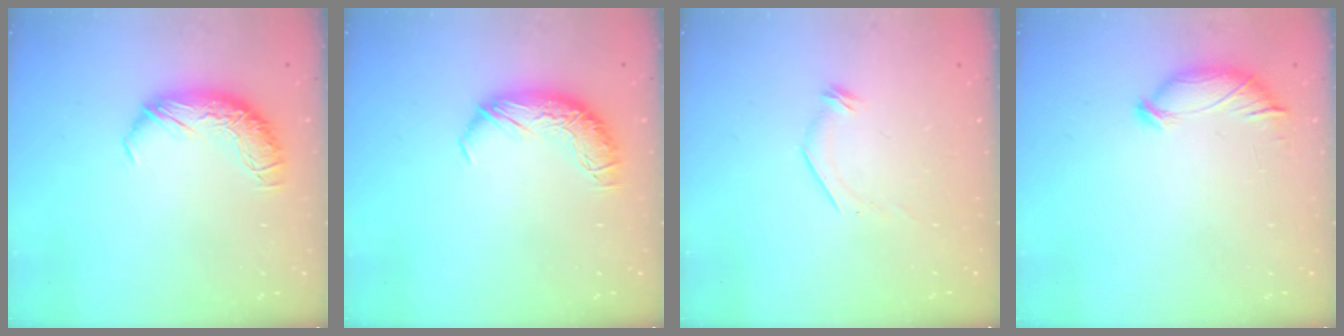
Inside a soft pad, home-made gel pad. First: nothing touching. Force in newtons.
{"total": 0.0}
{"total": 6.7, "press": 6.7, "slide": 1.1}
{"total": 6.7, "press": 6.7, "slide": 0.2}